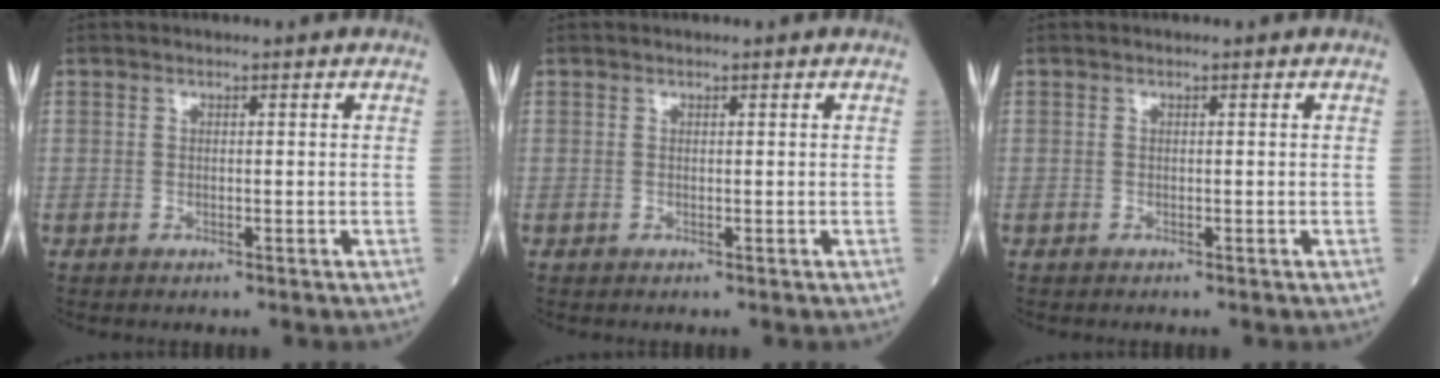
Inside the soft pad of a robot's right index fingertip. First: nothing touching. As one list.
[{"total": 0.0}, {"total": 0.0}]